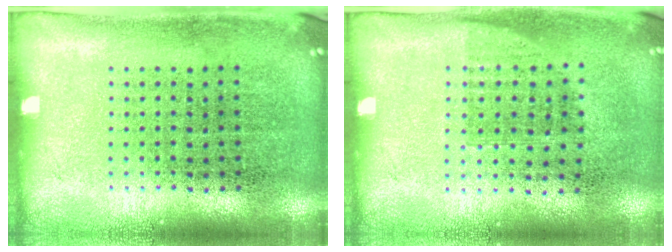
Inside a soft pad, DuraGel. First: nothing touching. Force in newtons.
{"total": 0.7, "press": 0.6, "slide": 0.3}